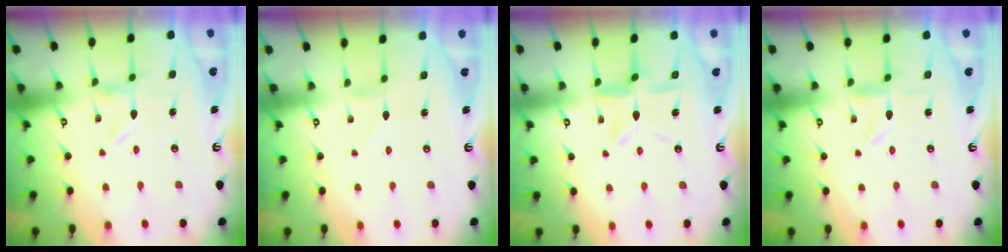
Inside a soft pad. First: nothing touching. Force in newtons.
{"total": 1.2, "press": 1.2, "slide": 0.1}
{"total": 7.7, "press": 7.7, "slide": 0.8}
{"total": 1.6, "press": 1.6, "slide": 0.2}